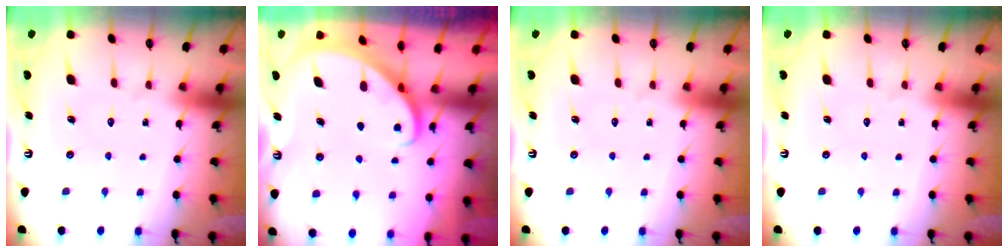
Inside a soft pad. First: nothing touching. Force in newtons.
{"total": 2.7, "press": 2.7, "slide": 0.2}
{"total": 0.0}
{"total": 0.0}